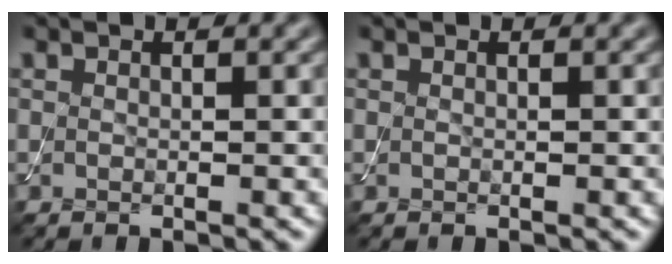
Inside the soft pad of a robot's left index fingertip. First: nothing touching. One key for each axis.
{"total": 0.0}